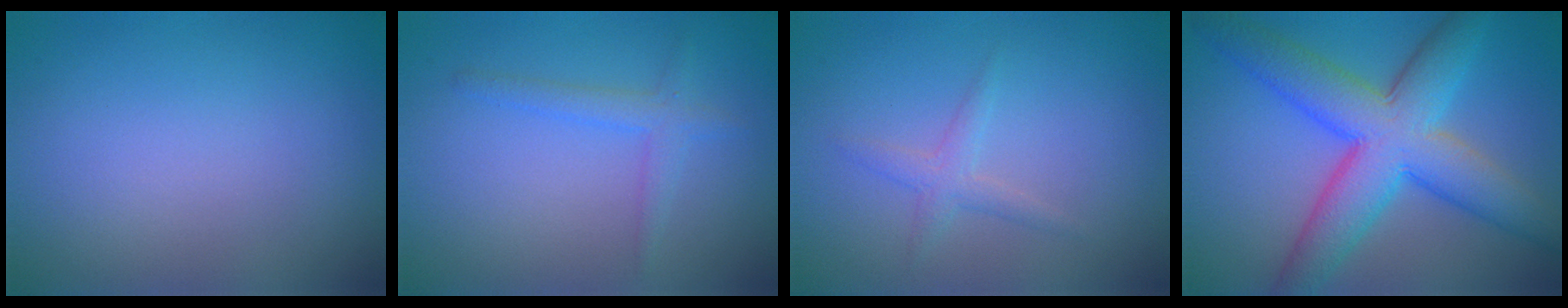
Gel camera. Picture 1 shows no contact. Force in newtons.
{"total": 2.0, "press": 2.0, "slide": 0.1}
{"total": 1.6, "press": 1.6, "slide": 0.0}
{"total": 9.4, "press": 9.4, "slide": 0.1}